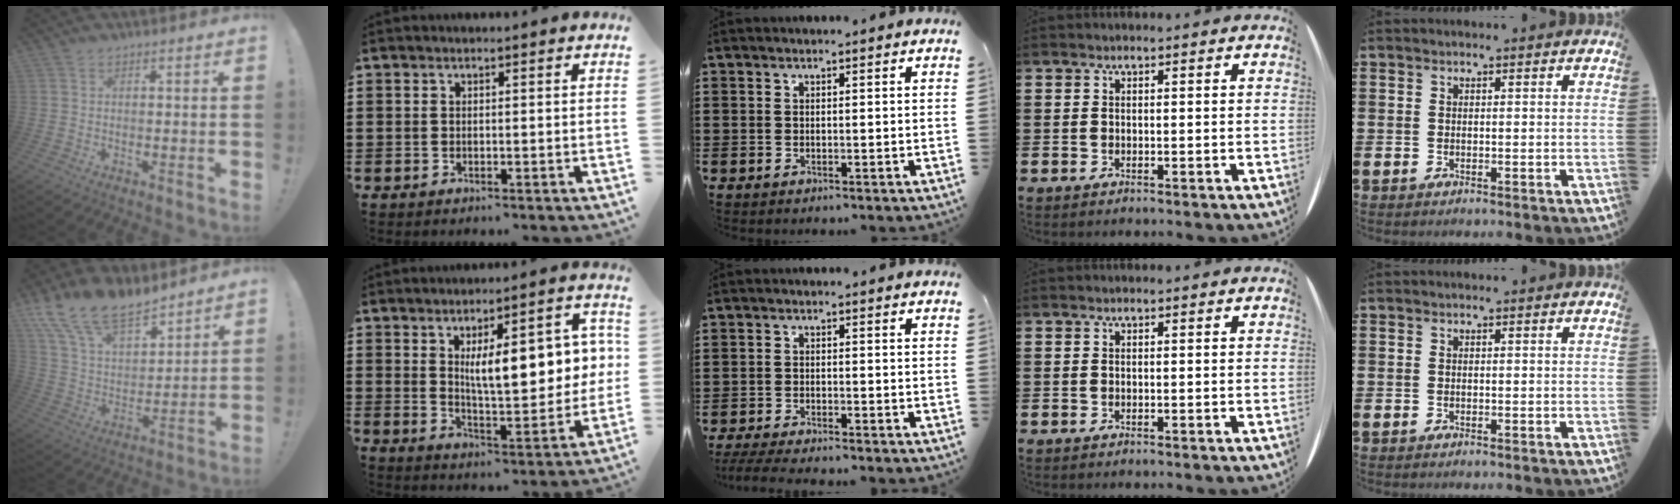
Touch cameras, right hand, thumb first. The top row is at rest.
{"thumb": {"total": 16.4, "force": [12.8, 6.9, 7.5], "torque": [-0.144, -0.090, 0.239]}, "index": {"total": 11.7, "force": [2.7, 4.2, 10.6], "torque": [-0.158, -0.001, 0.040]}, "middle": {"total": 2.9, "force": [-2.7, -0.1, 1.0], "torque": [-0.025, -0.006, -0.056]}}